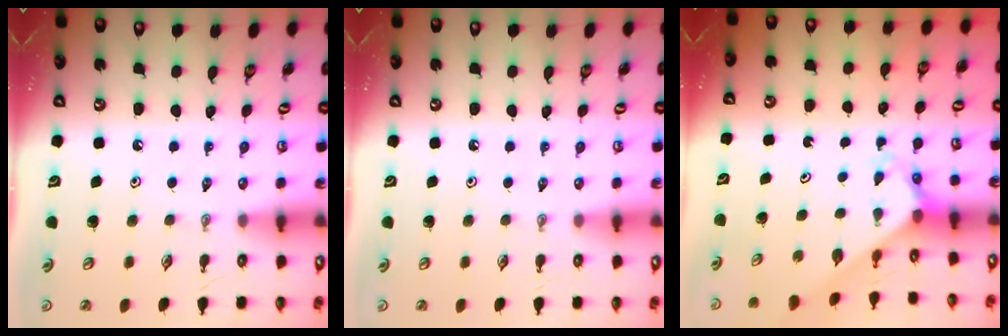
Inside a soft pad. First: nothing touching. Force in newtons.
{"total": 0.0}
{"total": 2.7, "press": 2.7, "slide": 0.2}